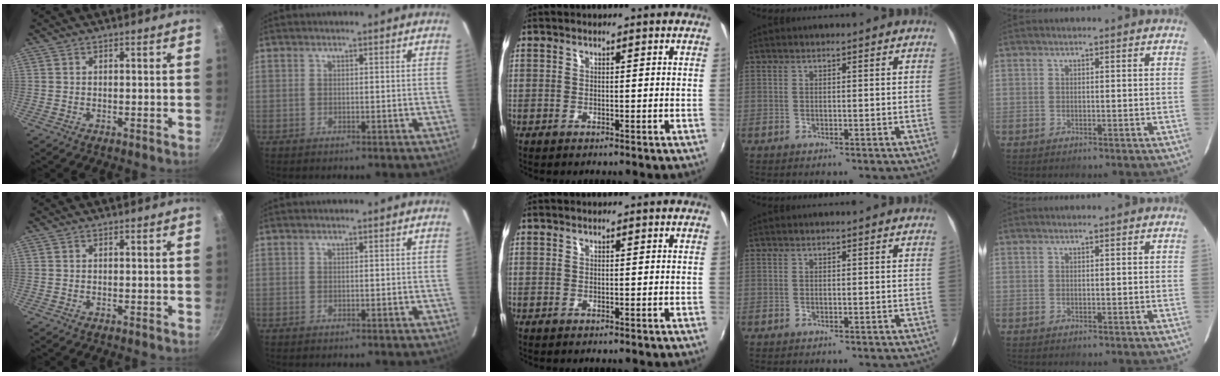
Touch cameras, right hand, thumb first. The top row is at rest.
{}